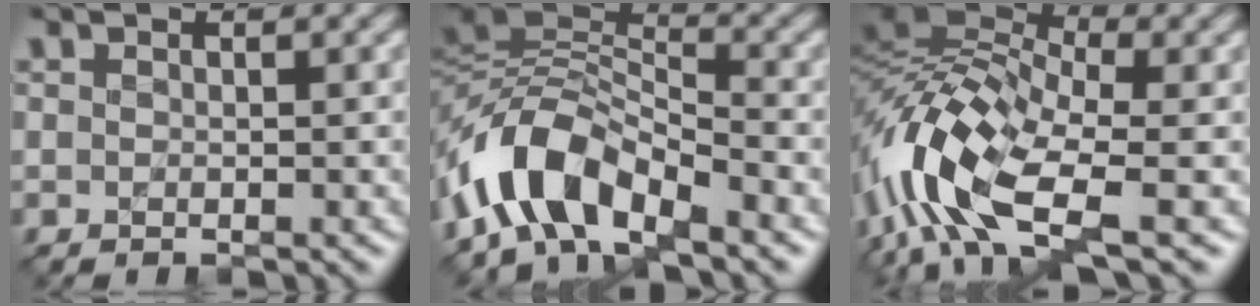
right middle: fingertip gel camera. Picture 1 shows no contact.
{"total": 7.4, "force": [-4.7, 3.4, 4.7], "torque": [-0.080, 0.011, -0.098]}
{"total": 12.8, "force": [-3.6, 6.1, 10.6], "torque": [-0.231, 0.014, -0.079]}